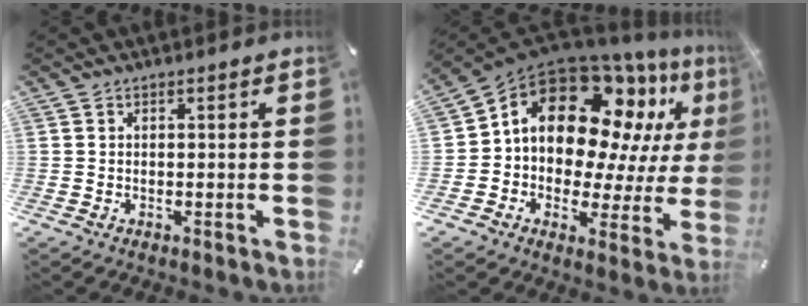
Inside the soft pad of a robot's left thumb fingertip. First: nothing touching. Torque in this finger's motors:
{"motor_torque": [2.50, 2.51, 2.42, -0.36, 0.27]}